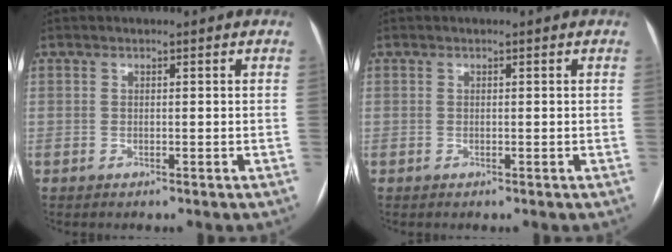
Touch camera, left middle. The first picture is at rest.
{"total": 0.0}